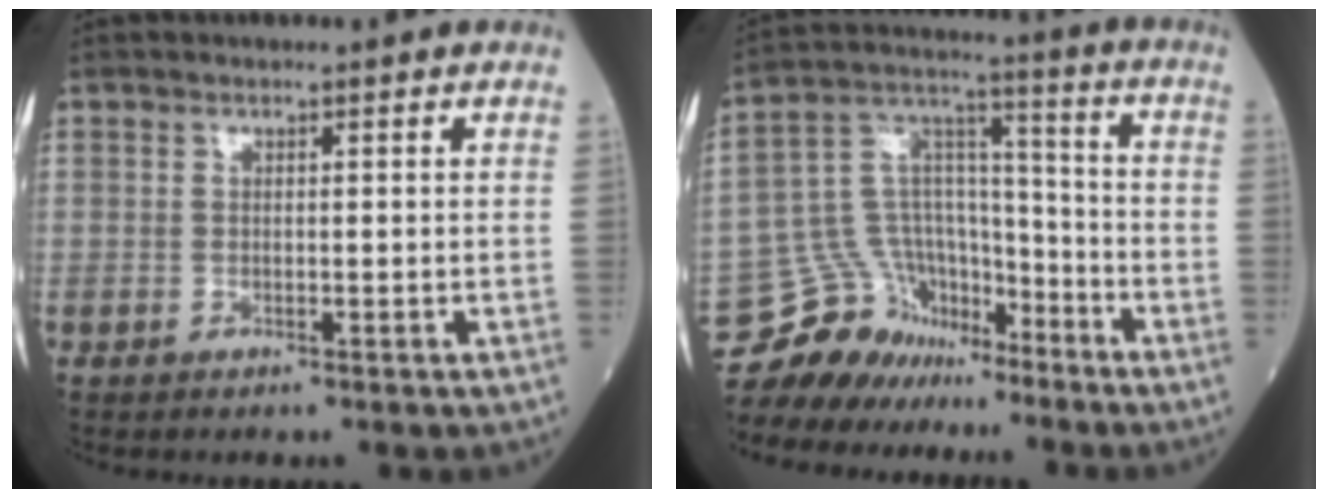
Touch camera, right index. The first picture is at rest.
{"total": 12.9, "force": [-10.9, 6.6, 1.9], "torque": [-0.047, 0.078, -0.194]}